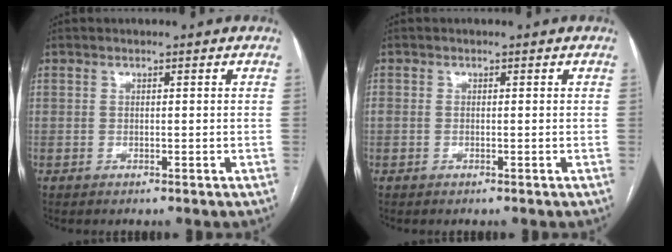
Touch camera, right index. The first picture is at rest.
{"total": 0.9, "force": [-0.1, 0.7, 0.6], "torque": [-0.019, 0.009, 0.004]}